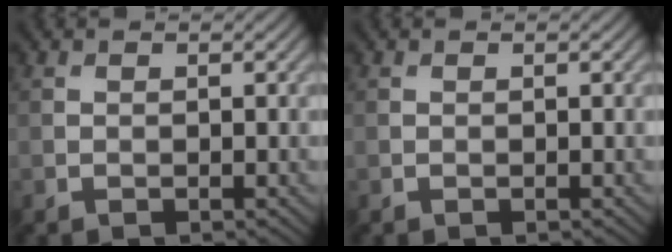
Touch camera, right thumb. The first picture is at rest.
{"total": 0.0}